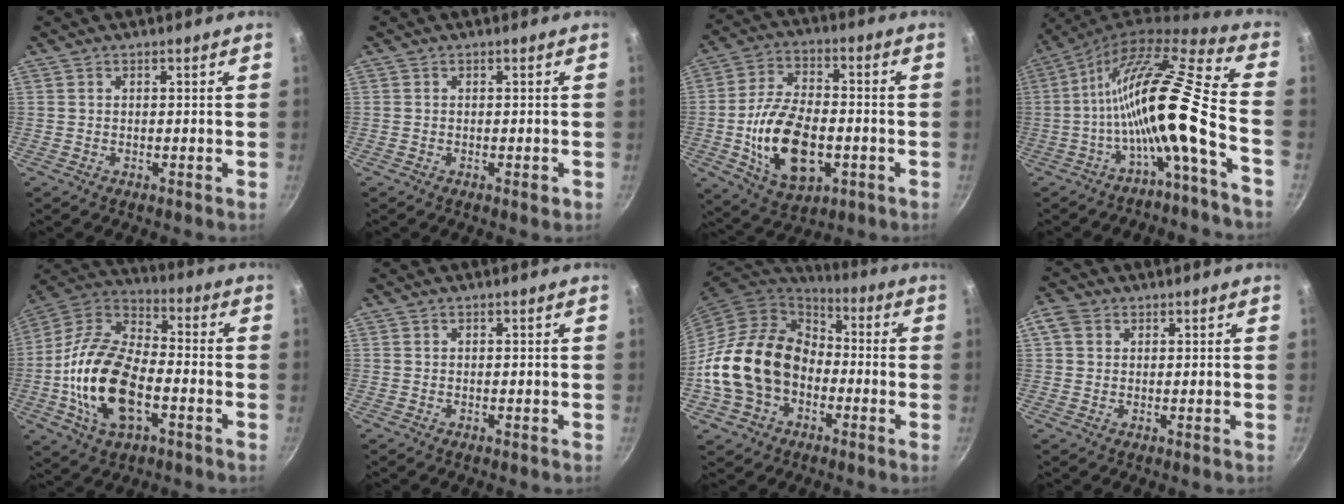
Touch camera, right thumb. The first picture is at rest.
{"total": 1.1, "force": [-0.5, 0.5, 0.9], "torque": [-0.014, 0.001, -0.009]}
{"total": 17.2, "force": [-3.5, 9.7, 13.8], "torque": [-0.240, 0.020, -0.056]}
{"total": 15.4, "force": [-5.6, 0.5, 14.3], "torque": [-0.232, 0.047, -0.105]}
{"total": 20.0, "force": [-4.9, 10.6, 16.2], "torque": [-0.300, 0.033, -0.106]}
{"total": 0.0}
{"total": 19.5, "force": [-3.6, 14.9, 12.0], "torque": [-0.196, 0.052, -0.070]}
{"total": 3.5, "force": [1.2, 2.8, 1.7], "torque": [-0.029, 0.004, 0.015]}